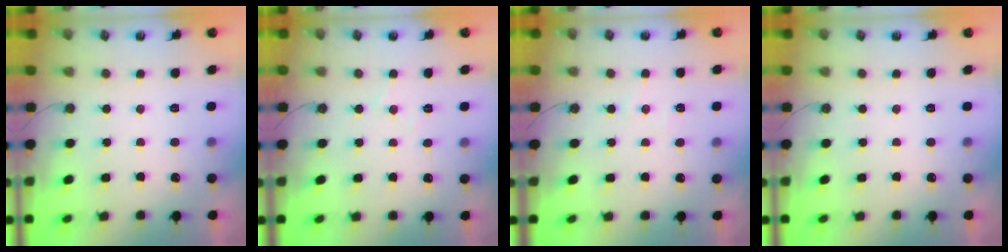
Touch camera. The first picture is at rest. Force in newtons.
{"total": 5.2, "press": 5.2, "slide": 0.9}
{"total": 5.0, "press": 5.0, "slide": 0.7}
{"total": 0.0}